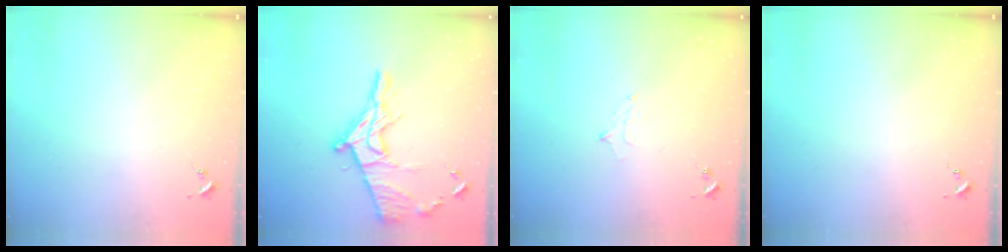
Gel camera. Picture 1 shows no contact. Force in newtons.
{"total": 16.9, "press": 16.8, "slide": 1.4}
{"total": 5.8, "press": 5.7, "slide": 0.6}
{"total": 0.0}